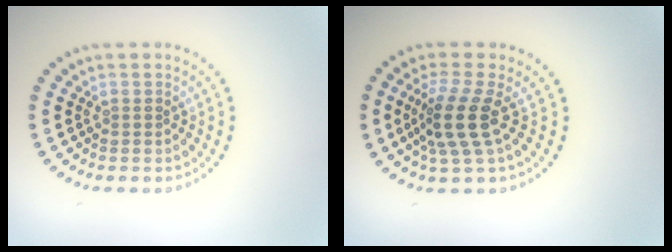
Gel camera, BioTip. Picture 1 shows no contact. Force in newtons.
{"total": 3.8, "press": 2.9, "slide": 2.6}